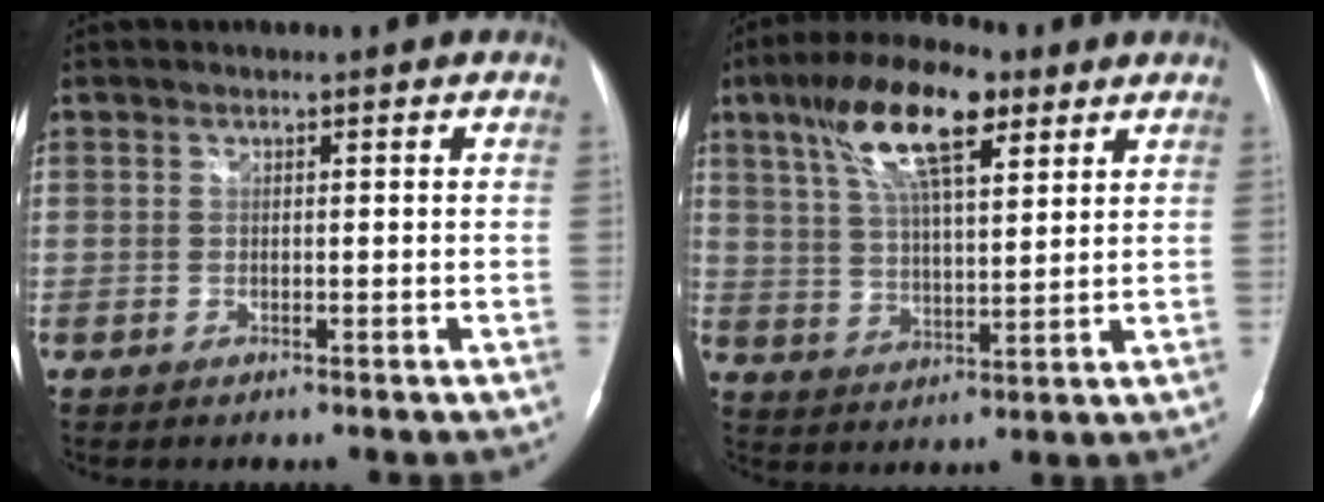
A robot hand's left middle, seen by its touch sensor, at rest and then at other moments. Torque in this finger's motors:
{"motor_torque": [2.06, -0.08, 1.00, 0.21]}